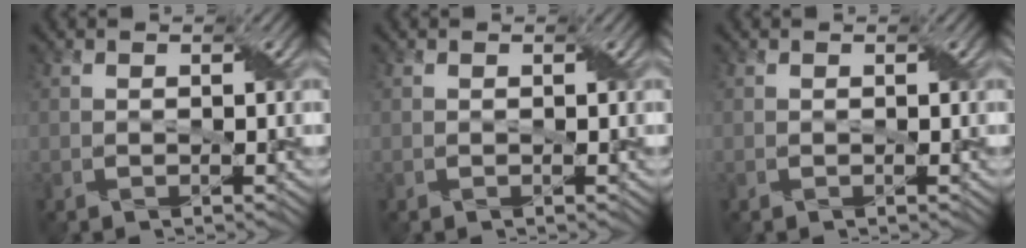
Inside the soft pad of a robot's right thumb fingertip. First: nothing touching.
{"total": 0.0}
{"total": 0.0}